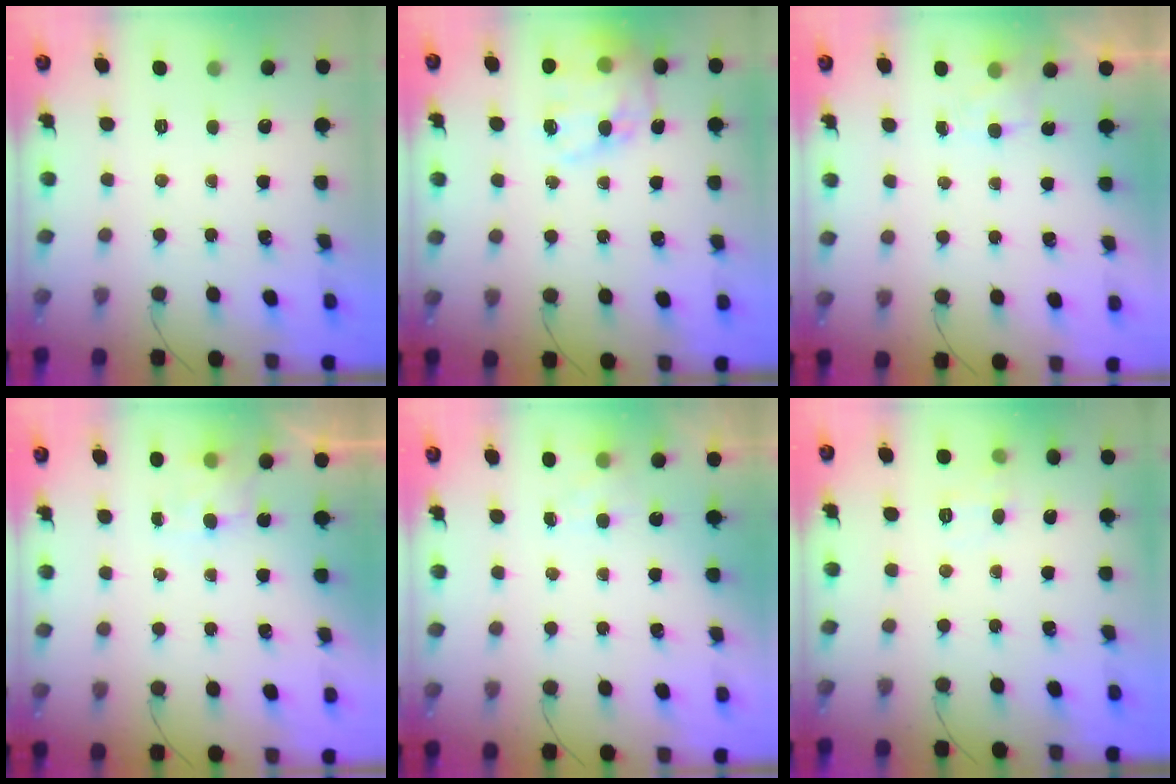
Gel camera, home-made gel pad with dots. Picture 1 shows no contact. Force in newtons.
{"total": 17.0, "press": 16.6, "slide": 3.6}
{"total": 3.3, "press": 3.2, "slide": 0.8}
{"total": 5.5, "press": 5.4, "slide": 1.2}
{"total": 4.3, "press": 4.1, "slide": 1.2}
{"total": 6.9, "press": 6.7, "slide": 1.6}